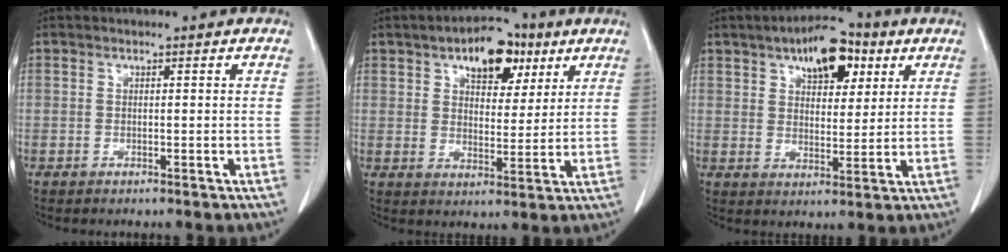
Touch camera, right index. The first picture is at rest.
{"total": 10.5, "force": [5.6, 5.5, 6.9], "torque": [-0.103, 0.019, 0.088]}
{"total": 10.6, "force": [5.5, 5.0, 7.5], "torque": [-0.114, 0.019, 0.085]}